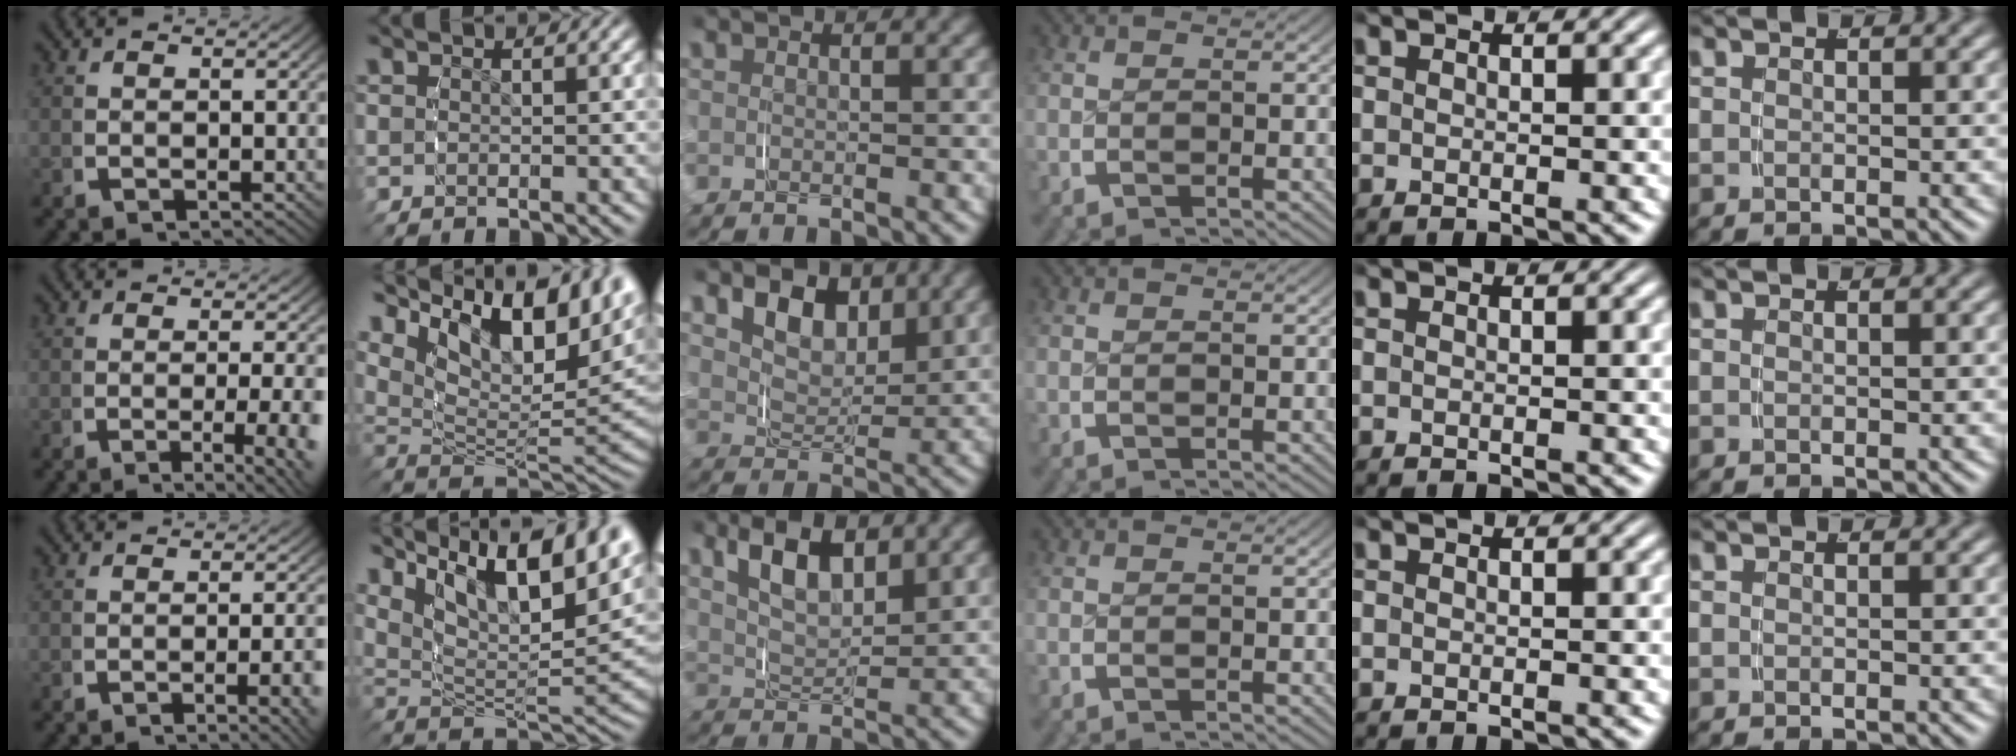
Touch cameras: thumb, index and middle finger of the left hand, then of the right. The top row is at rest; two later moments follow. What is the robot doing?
{"motion": "grasp_and_lifting", "object": "keyboard"}